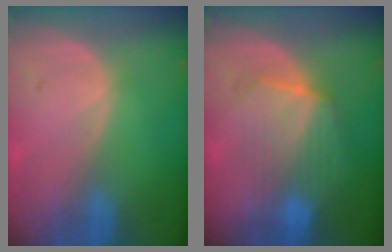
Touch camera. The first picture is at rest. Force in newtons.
{"total": 6.9, "press": 6.9, "slide": 1.1}